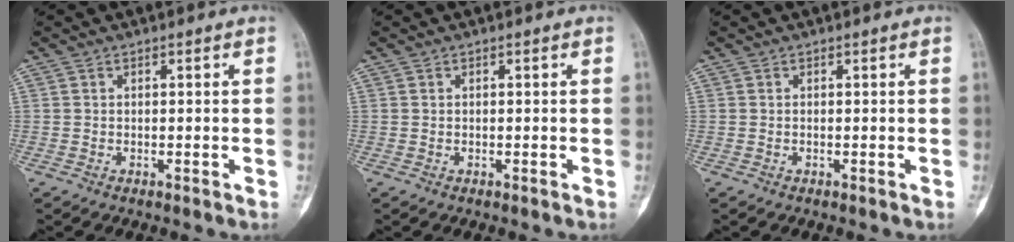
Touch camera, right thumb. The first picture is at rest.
{"total": 0.0}
{"total": 0.0}